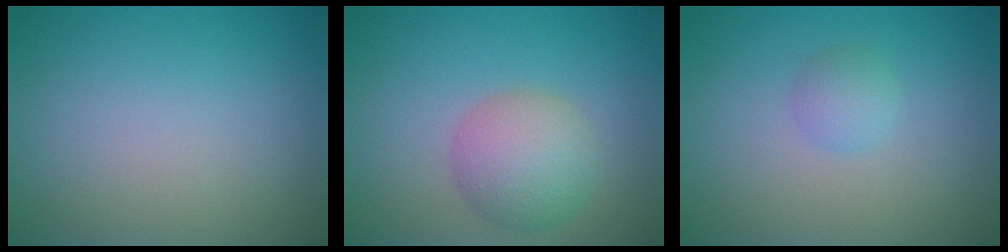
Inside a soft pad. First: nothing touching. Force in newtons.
{"total": 4.4, "press": 4.4, "slide": 0.1}
{"total": 1.5, "press": 1.5, "slide": 0.0}